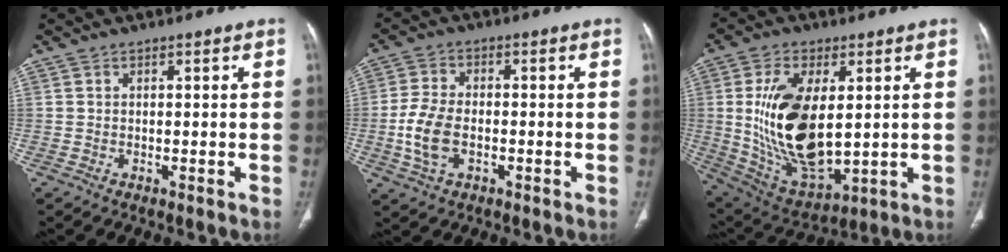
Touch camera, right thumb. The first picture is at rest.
{"total": 8.0, "force": [-1.7, 4.8, 6.1], "torque": [-0.130, 0.010, -0.033]}
{"total": 19.8, "force": [1.9, 10.1, 16.9], "torque": [-0.316, -0.021, 0.054]}